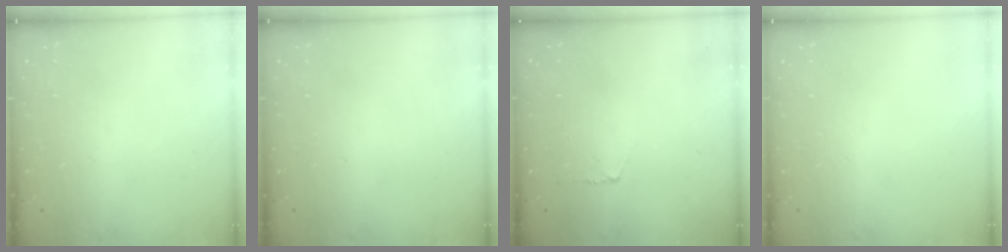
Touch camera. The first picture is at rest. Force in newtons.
{"total": 0.0}
{"total": 5.3, "press": 5.2, "slide": 0.6}
{"total": 0.0}